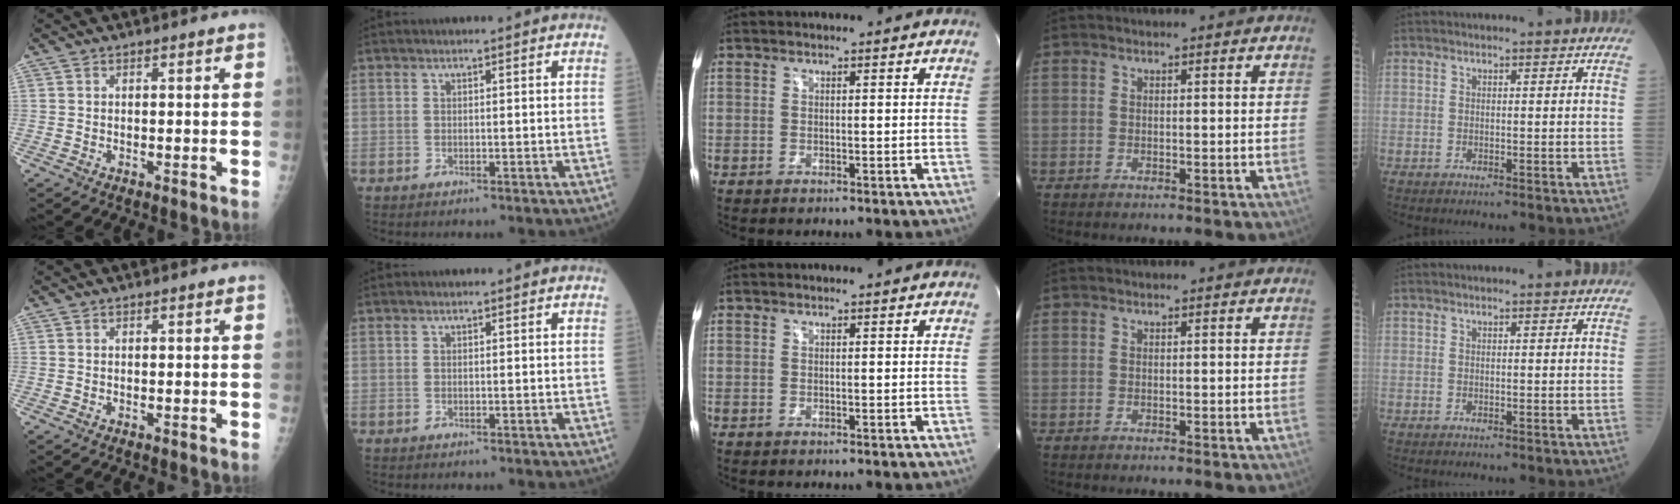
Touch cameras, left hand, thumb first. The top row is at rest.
{}